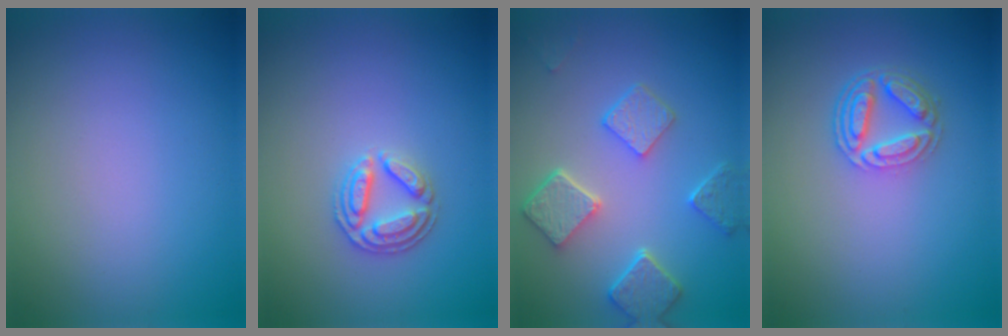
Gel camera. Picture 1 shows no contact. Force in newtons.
{"total": 2.7, "press": 2.6, "slide": 0.9}
{"total": 5.1, "press": 4.0, "slide": 3.2}
{"total": 4.1, "press": 3.2, "slide": 2.6}